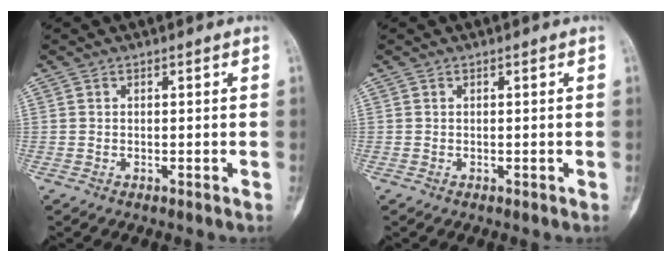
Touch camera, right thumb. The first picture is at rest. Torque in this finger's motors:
{"motor_torque": [-0.06, 0.09, 0.02, 0.02, -0.02]}